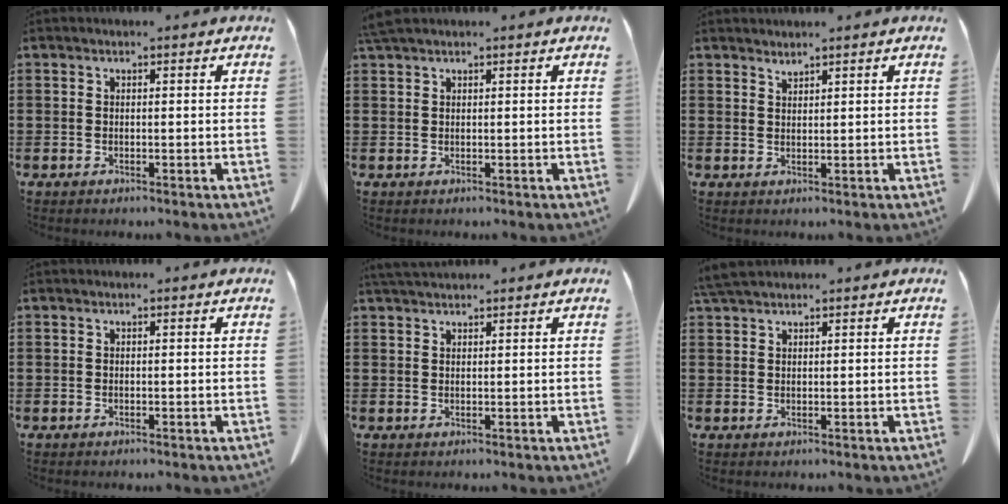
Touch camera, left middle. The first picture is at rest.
{"total": 1.7, "force": [1.4, 0.1, 0.9], "torque": [-0.022, -0.002, 0.028]}
{"total": 1.4, "force": [1.4, -0.1, 0.0], "torque": [-0.004, -0.004, 0.030]}
{"total": 0.0}
{"total": 1.9, "force": [1.8, 0.3, 0.6], "torque": [-0.017, -0.001, 0.037]}
{"total": 3.1, "force": [2.7, 0.5, 1.4], "torque": [-0.037, -0.001, 0.054]}